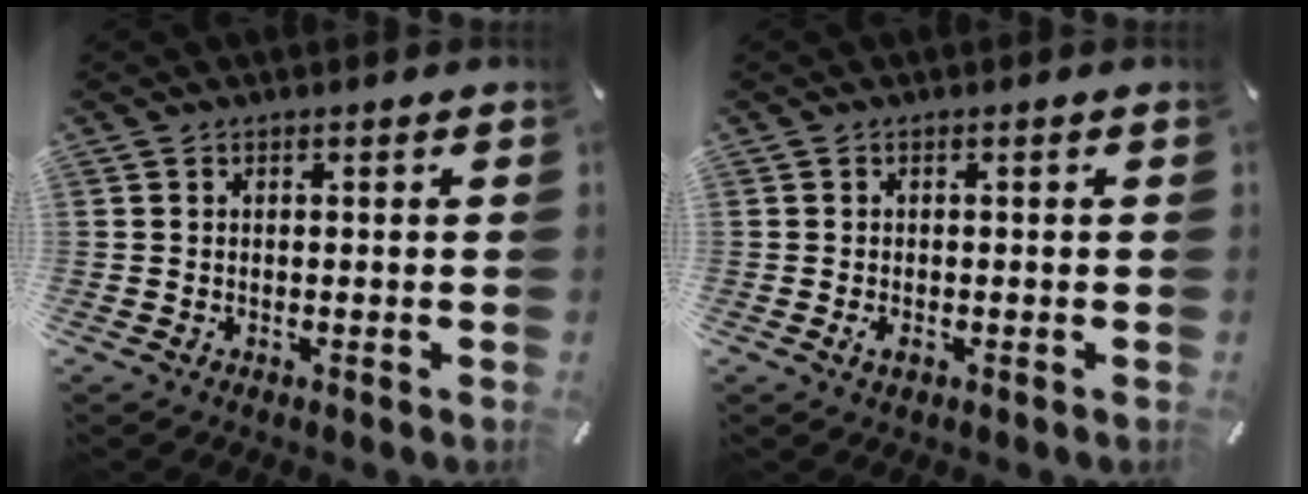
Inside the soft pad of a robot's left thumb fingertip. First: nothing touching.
{"total": 1.6, "force": [-0.7, 0.8, 1.3], "torque": [-0.029, -0.004, -0.013]}